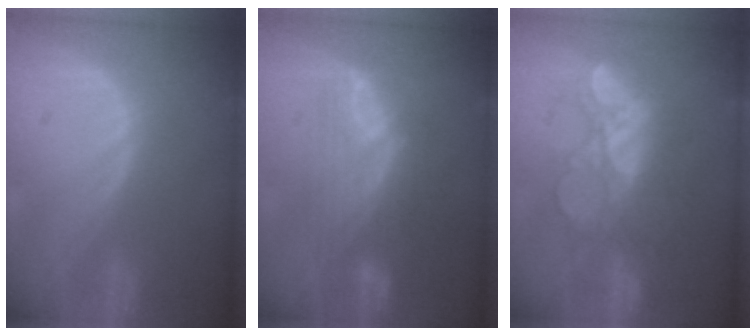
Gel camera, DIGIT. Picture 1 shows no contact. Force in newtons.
{"total": 7.3, "press": 7.1, "slide": 1.5}
{"total": 9.1, "press": 8.6, "slide": 3.1}